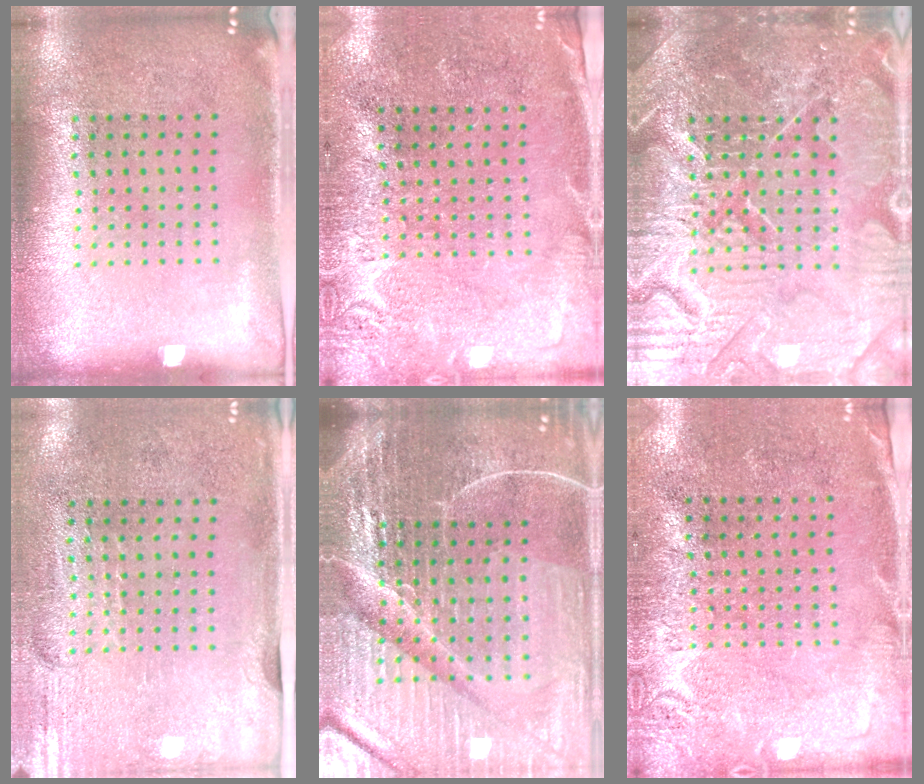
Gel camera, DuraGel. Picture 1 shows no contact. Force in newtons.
{"total": 2.7, "press": 2.6, "slide": 0.5}
{"total": 7.2, "press": 7.2, "slide": 0.9}
{"total": 2.9, "press": 2.5, "slide": 1.5}
{"total": 7.1, "press": 6.2, "slide": 3.5}
{"total": 2.7, "press": 2.6, "slide": 0.9}